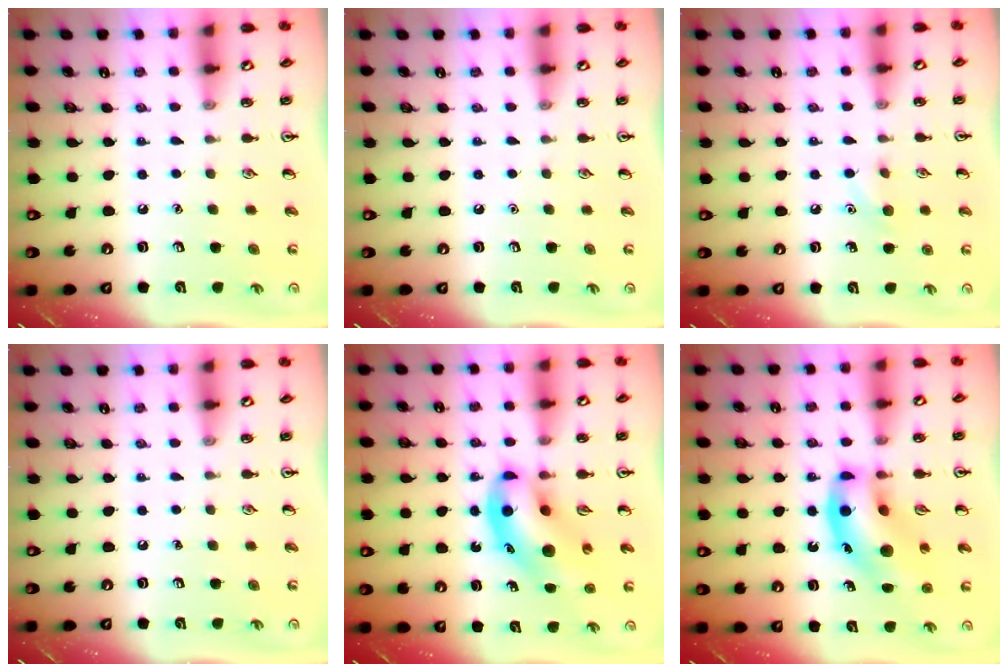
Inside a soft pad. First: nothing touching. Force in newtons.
{"total": 0.0}
{"total": 5.7, "press": 5.4, "slide": 1.7}
{"total": 0.0}
{"total": 12.1, "press": 11.6, "slide": 3.3}
{"total": 16.7, "press": 16.2, "slide": 4.3}